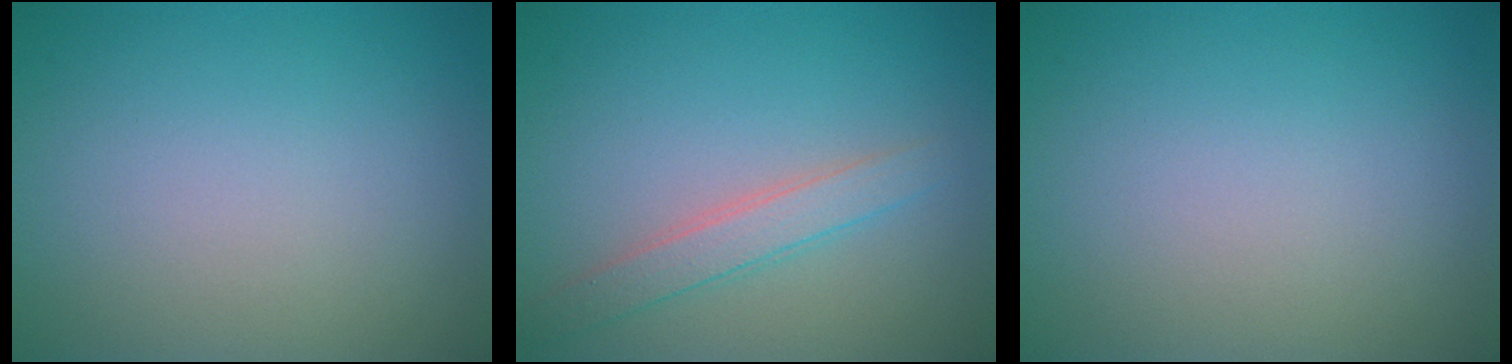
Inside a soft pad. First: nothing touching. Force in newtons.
{"total": 2.3, "press": 2.3, "slide": 0.1}
{"total": 0.0}